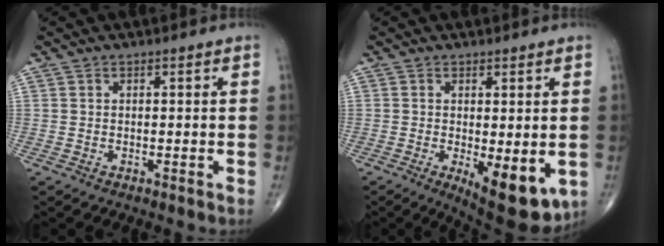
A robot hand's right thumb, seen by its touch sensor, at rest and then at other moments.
{"total": 10.4, "force": [-2.5, 4.0, 9.3], "torque": [-0.119, -0.023, -0.023]}